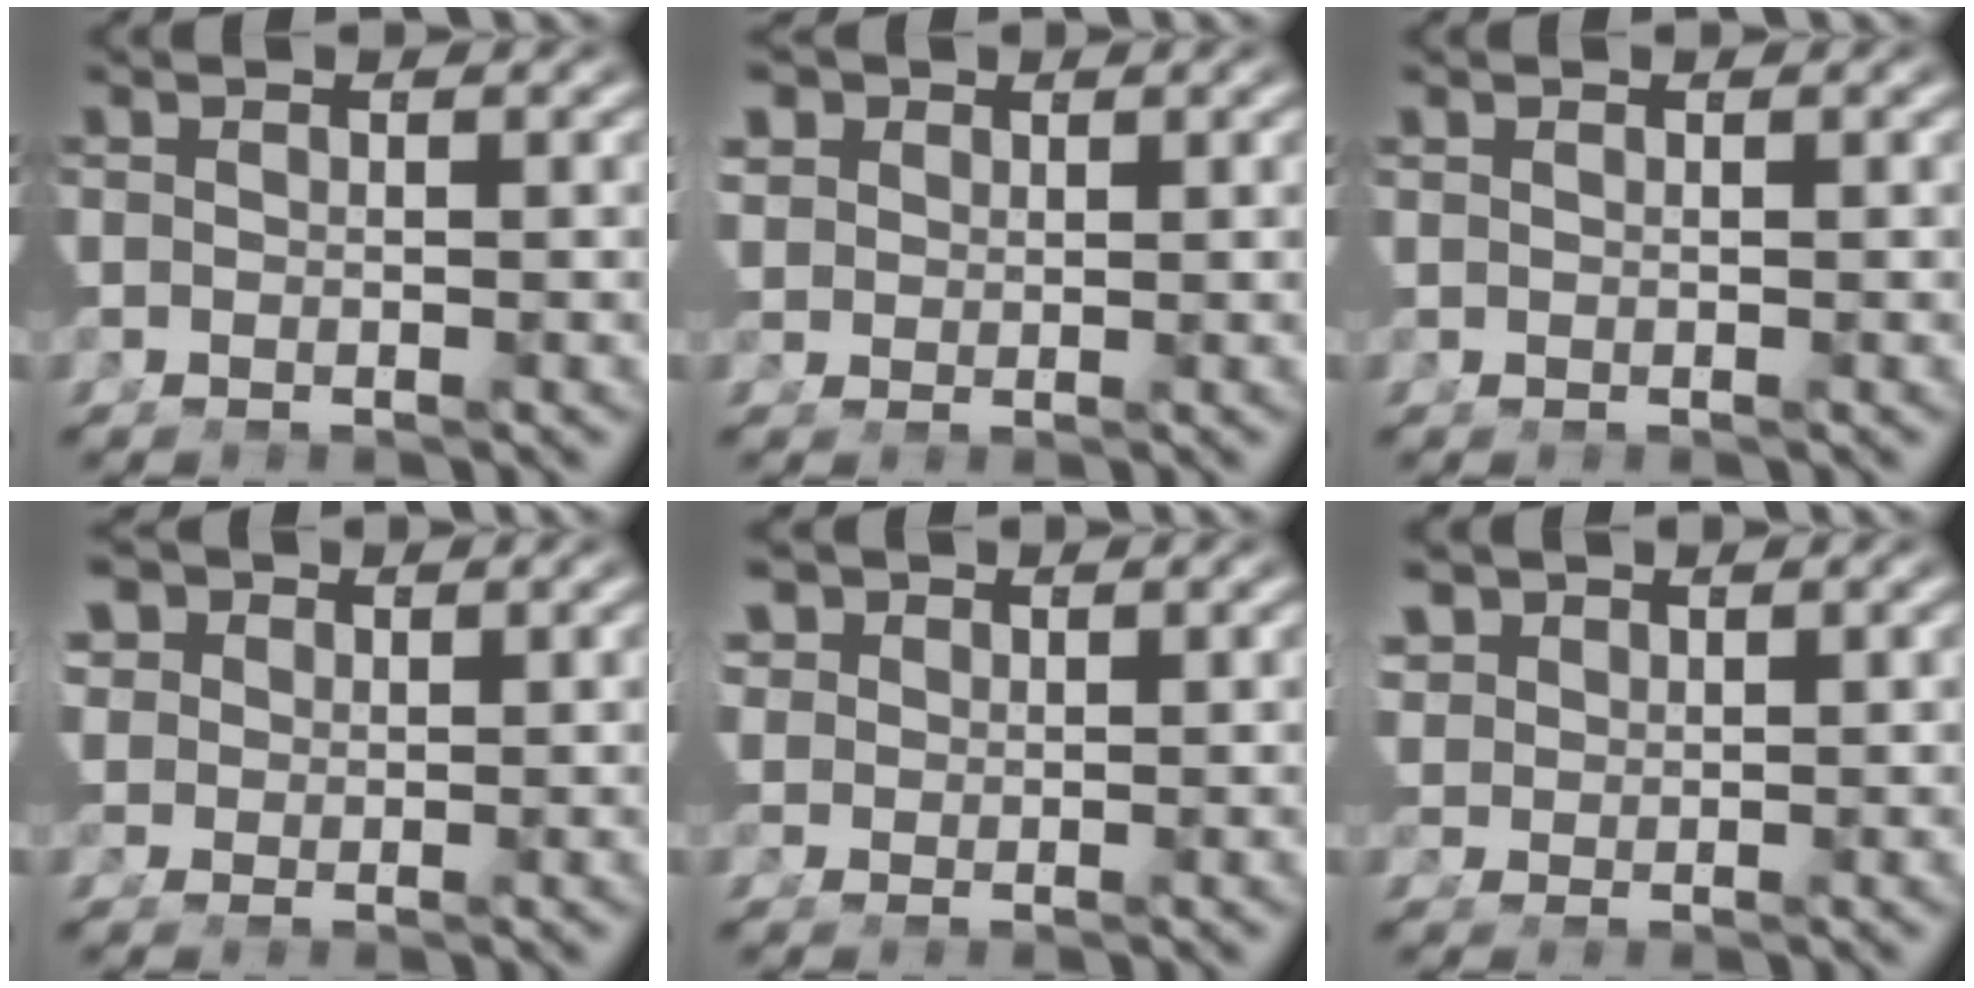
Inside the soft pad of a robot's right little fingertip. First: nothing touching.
{"total": 2.2, "force": [1.4, 1.3, 1.1], "torque": [-0.025, -0.004, 0.037]}
{"total": 0.7, "force": [0.5, -0.4, 0.1], "torque": [0.005, -0.002, 0.013]}
{"total": 3.1, "force": [1.8, 2.0, 1.5], "torque": [-0.032, -0.006, 0.041]}
{"total": 1.8, "force": [1.5, 0.8, 0.8], "torque": [-0.018, -0.005, 0.038]}
{"total": 1.7, "force": [1.5, 0.5, 0.6], "torque": [-0.014, -0.007, 0.044]}